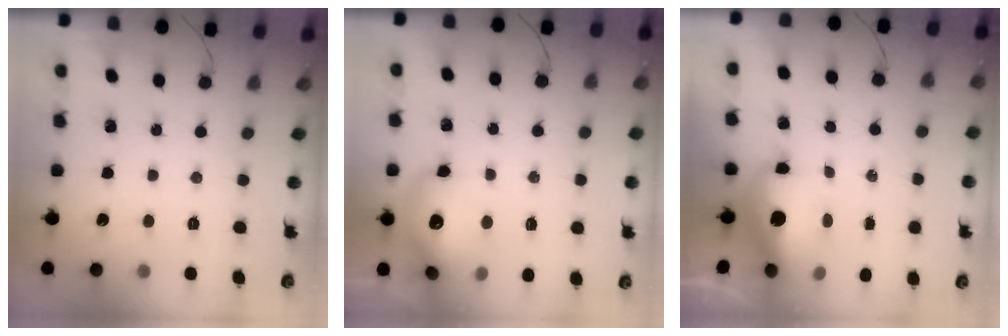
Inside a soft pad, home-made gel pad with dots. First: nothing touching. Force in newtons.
{"total": 14.2, "press": 13.8, "slide": 3.2}
{"total": 12.2, "press": 11.9, "slide": 2.7}